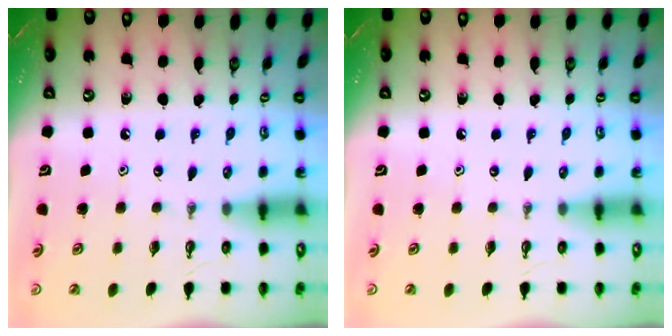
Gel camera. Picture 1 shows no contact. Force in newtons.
{"total": 0.0}